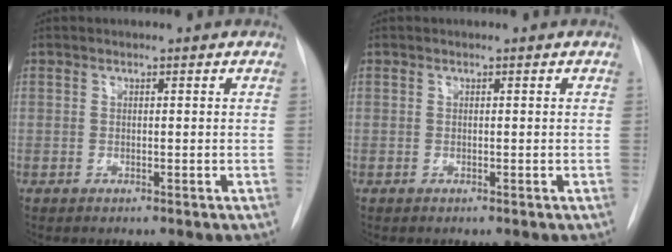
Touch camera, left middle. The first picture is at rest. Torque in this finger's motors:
{"motor_torque": [0.00, 0.00, 0.00, 0.00]}